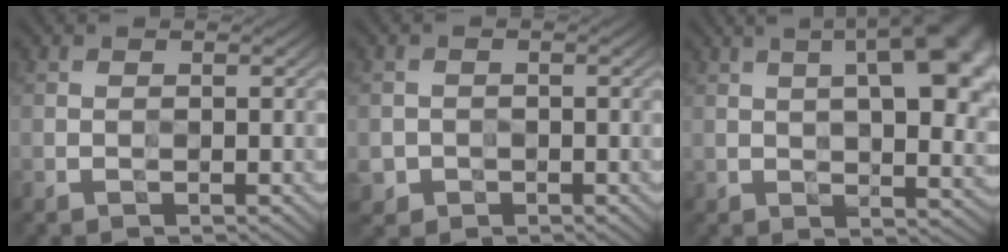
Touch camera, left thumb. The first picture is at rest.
{"total": 2.0, "force": [-0.7, 1.9, -0.2], "torque": [0.008, 0.002, -0.013]}
{"total": 12.1, "force": [3.4, 5.2, 10.4], "torque": [-0.105, 0.028, 0.040]}